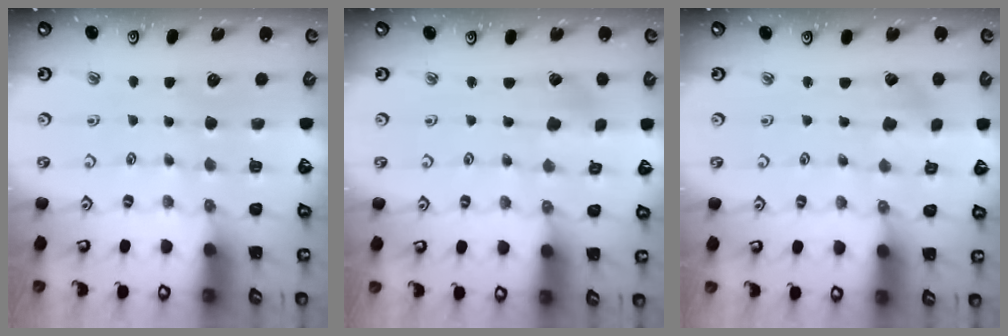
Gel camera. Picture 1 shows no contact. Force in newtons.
{"total": 0.9, "press": 0.9, "slide": 0.2}
{"total": 1.2, "press": 1.2, "slide": 0.2}